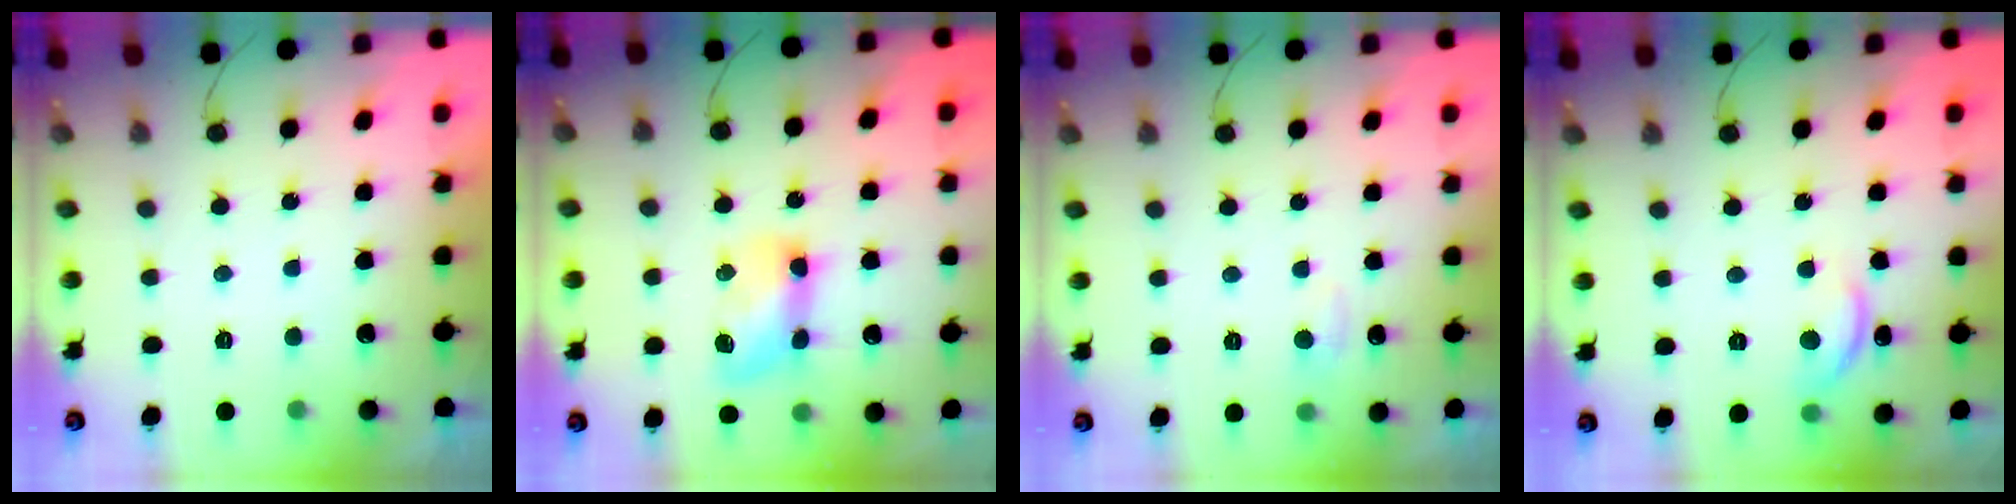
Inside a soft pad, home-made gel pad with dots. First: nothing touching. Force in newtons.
{"total": 10.4, "press": 10.4, "slide": 0.2}
{"total": 4.4, "press": 4.4, "slide": 0.5}
{"total": 10.1, "press": 10.0, "slide": 0.8}